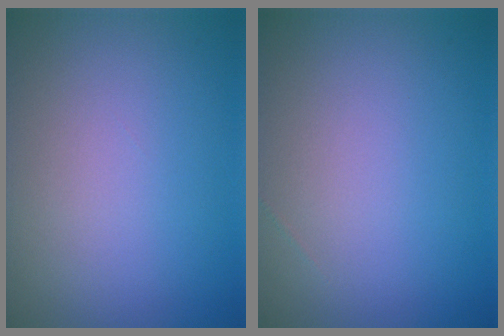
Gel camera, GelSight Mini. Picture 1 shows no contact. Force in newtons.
{"total": 0.0}